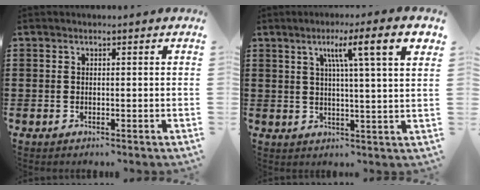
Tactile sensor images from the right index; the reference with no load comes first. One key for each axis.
{"total": 8.8, "fx": 3.7, "fy": 0.4, "fz": 7.9, "tx": -0.147, "ty": 0.000, "tz": 0.056}